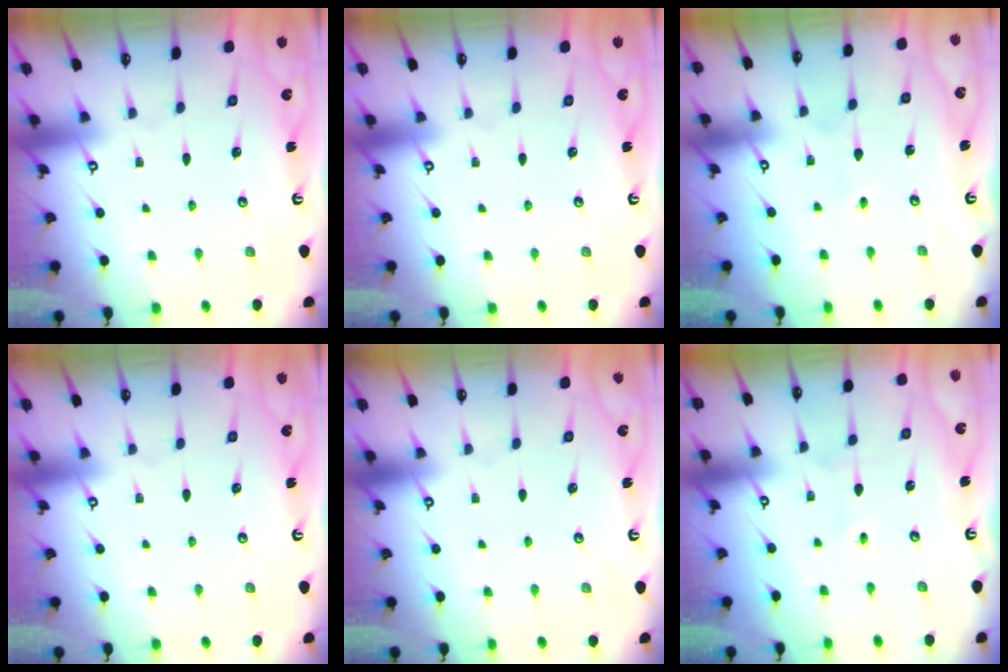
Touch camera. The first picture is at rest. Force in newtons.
{"total": 0.0}
{"total": 2.9, "press": 2.8, "slide": 0.4}
{"total": 0.0}
{"total": 0.0}
{"total": 2.0, "press": 1.9, "slide": 0.5}